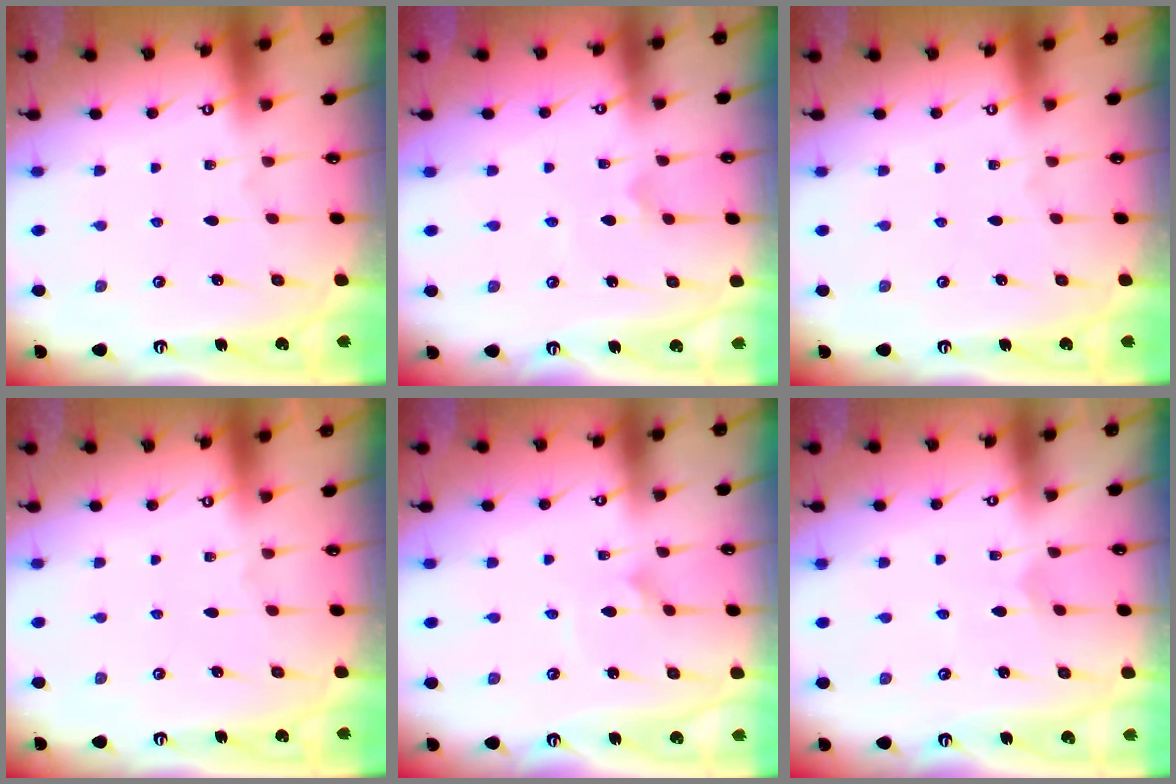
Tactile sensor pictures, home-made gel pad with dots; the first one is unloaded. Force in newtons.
{"total": 2.5, "press": 2.5, "slide": 0.3}
{"total": 0.0}
{"total": 0.0}
{"total": 1.3, "press": 1.3, "slide": 0.0}
{"total": 2.0, "press": 2.0, "slide": 0.2}